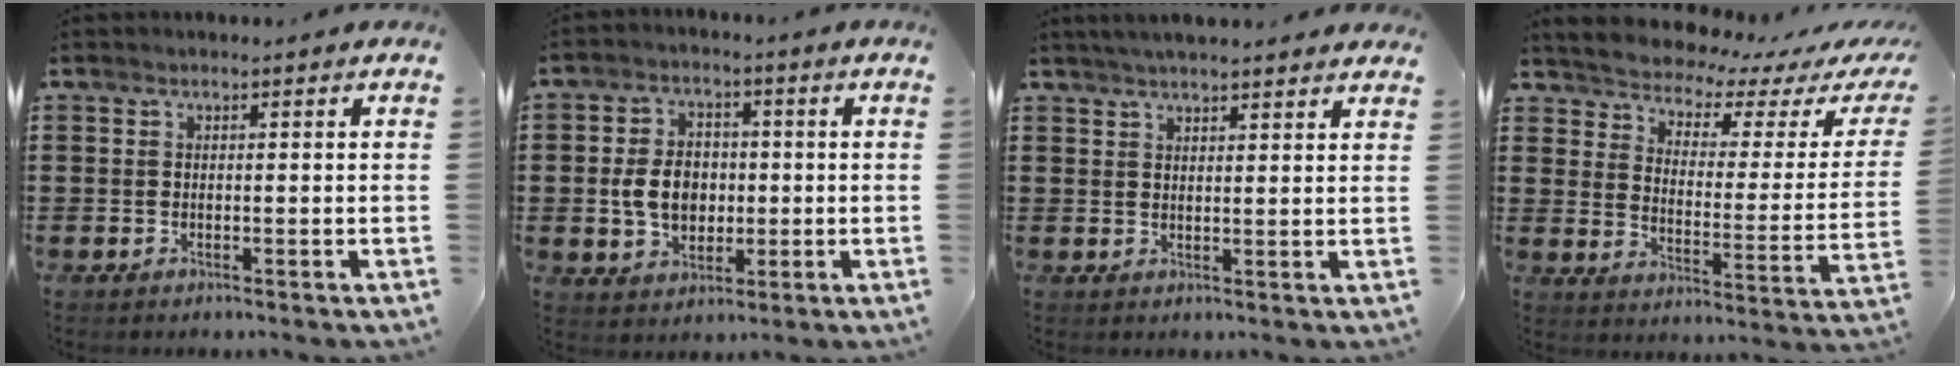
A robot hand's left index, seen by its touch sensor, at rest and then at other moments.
{"total": 7.1, "force": [-0.3, 5.3, 4.8], "torque": [-0.104, 0.001, -0.017]}
{"total": 2.6, "force": [2.6, -0.1, 0.6], "torque": [-0.018, -0.002, 0.048]}
{"total": 2.5, "force": [2.5, 0.4, 0.1], "torque": [-0.025, -0.032, 0.033]}